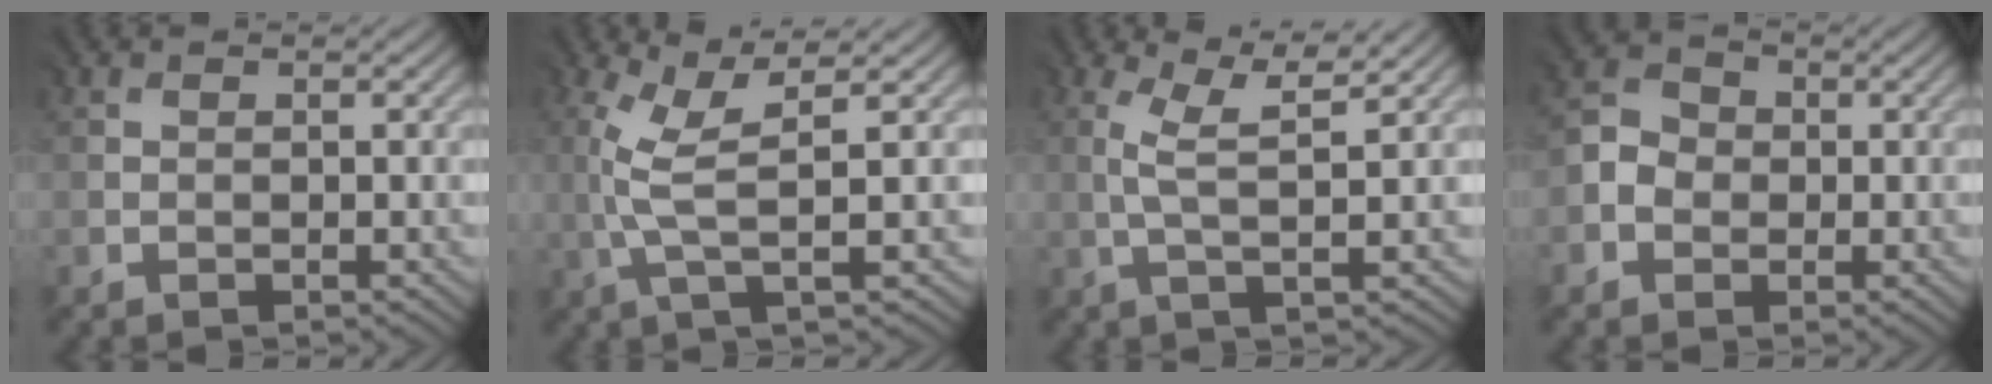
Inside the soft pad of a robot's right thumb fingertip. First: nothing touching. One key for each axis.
{"total": 4.7, "fx": 0.7, "fy": 0.6, "fz": 4.6, "tx": -0.102, "ty": 0.010, "tz": 0.016}
{"total": 3.8, "fx": 1.3, "fy": 0.2, "fz": 3.6, "tx": -0.074, "ty": 0.004, "tz": 0.027}
{"total": 2.9, "fx": -1.0, "fy": 2.6, "fz": 0.7, "tx": -0.017, "ty": 0.000, "tz": -0.023}